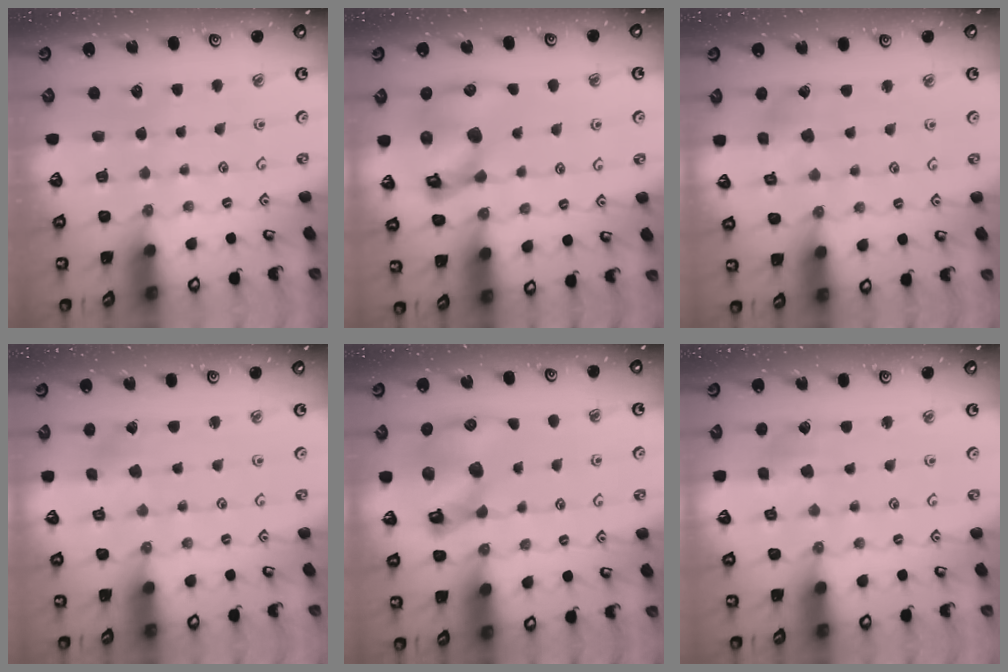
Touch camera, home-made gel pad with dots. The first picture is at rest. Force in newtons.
{"total": 15.9, "press": 15.7, "slide": 2.3}
{"total": 3.5, "press": 3.5, "slide": 0.3}
{"total": 0.6, "press": 0.5, "slide": 0.2}
{"total": 12.9, "press": 12.8, "slide": 1.8}
{"total": 3.0, "press": 3.0, "slide": 0.2}